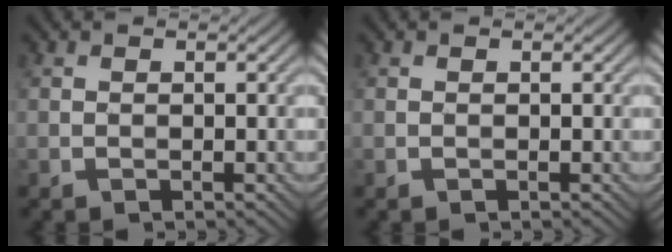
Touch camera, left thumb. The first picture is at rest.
{"total": 0.0}